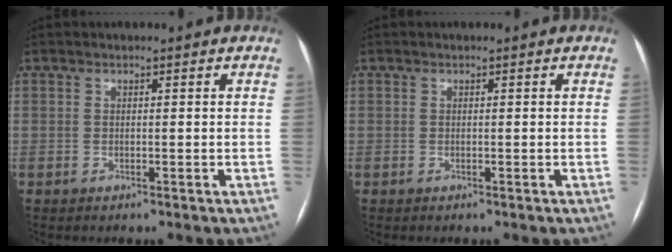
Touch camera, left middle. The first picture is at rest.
{"total": 0.0}